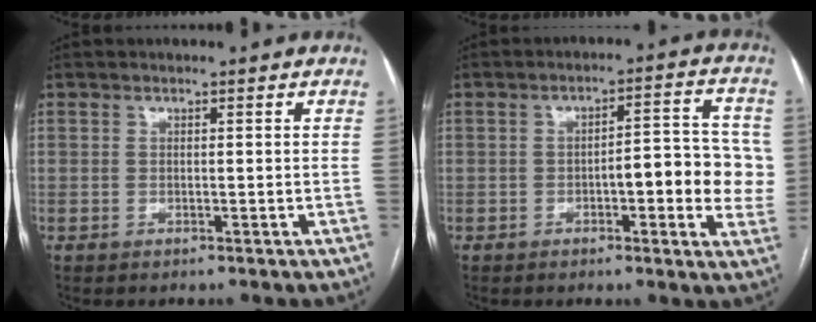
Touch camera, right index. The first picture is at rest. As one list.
[{"total": 9.9, "force": [-1.3, 2.8, 9.4], "torque": [-0.108, 0.023, -0.017]}]